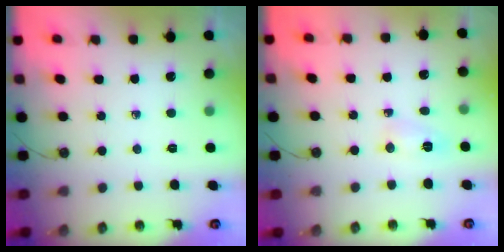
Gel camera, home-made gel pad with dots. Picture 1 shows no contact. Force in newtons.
{"total": 2.9, "press": 2.7, "slide": 1.0}